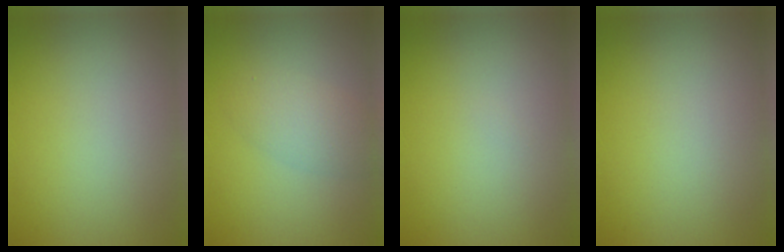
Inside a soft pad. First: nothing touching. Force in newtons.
{"total": 2.9, "press": 2.9, "slide": 0.1}
{"total": 0.0}
{"total": 0.0}